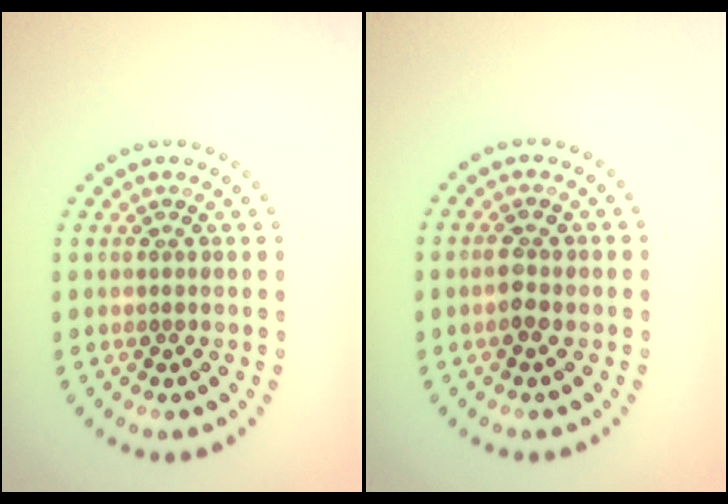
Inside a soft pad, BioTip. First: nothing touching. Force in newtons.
{"total": 1.7, "press": 1.7, "slide": 0.1}